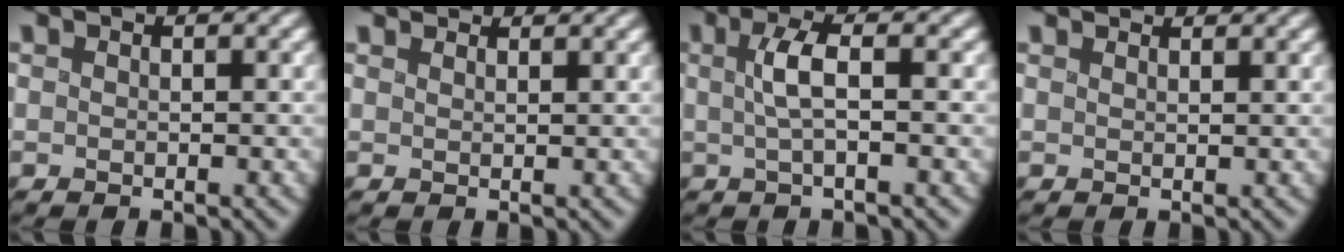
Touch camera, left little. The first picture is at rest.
{"total": 2.3, "force": [2.2, 0.4, 0.5], "torque": [-0.024, 0.008, 0.040]}
{"total": 2.7, "force": [0.0, 0.5, 2.6], "torque": [-0.061, 0.004, -0.005]}
{"total": 1.9, "force": [1.9, 0.2, 0.4], "torque": [-0.017, 0.010, 0.027]}